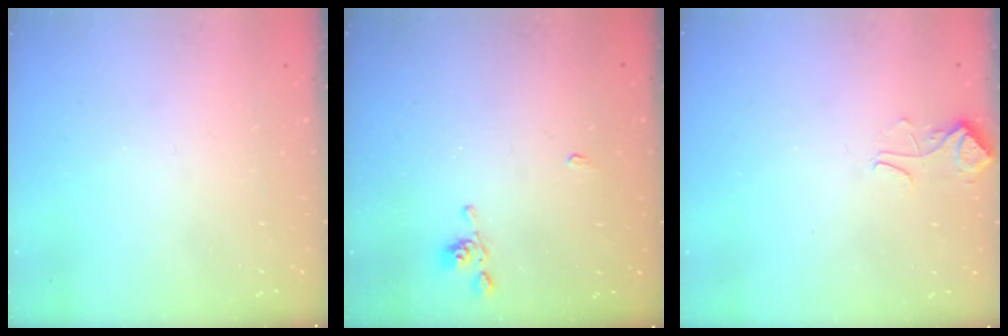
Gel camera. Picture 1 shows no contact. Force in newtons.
{"total": 3.1, "press": 3.1, "slide": 0.4}
{"total": 3.5, "press": 3.4, "slide": 0.7}